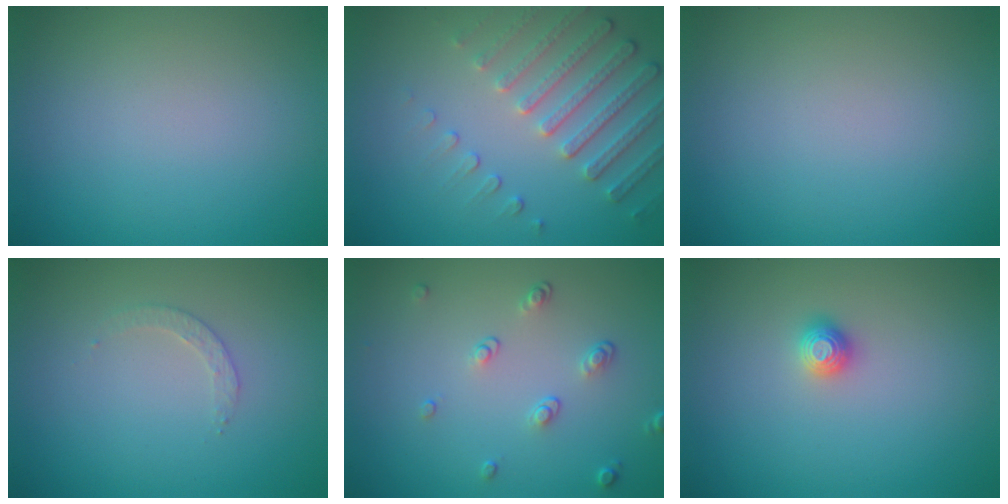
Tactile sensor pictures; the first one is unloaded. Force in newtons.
{"total": 4.9, "press": 3.6, "slide": 3.3}
{"total": 0.0}
{"total": 1.2, "press": 1.2, "slide": 0.3}
{"total": 1.8, "press": 1.3, "slide": 1.2}
{"total": 1.2, "press": 1.1, "slide": 0.3}